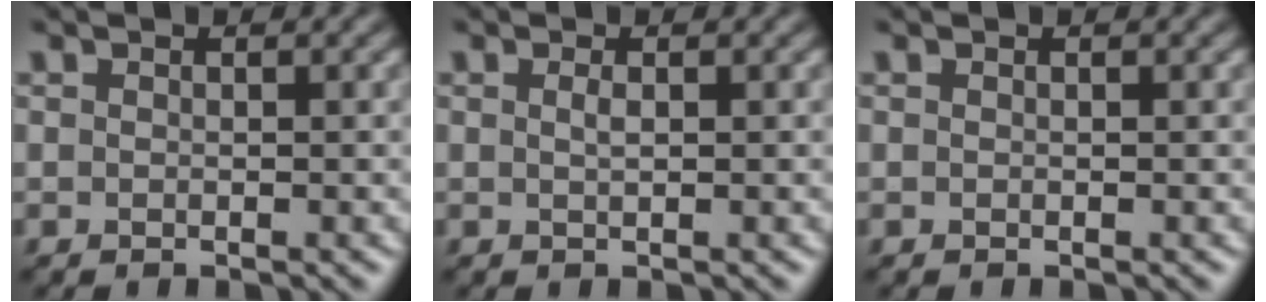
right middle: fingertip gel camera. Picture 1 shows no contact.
{"total": 0.5, "force": [0.2, 0.1, 0.5], "torque": [-0.012, 0.001, 0.003]}
{"total": 0.0}